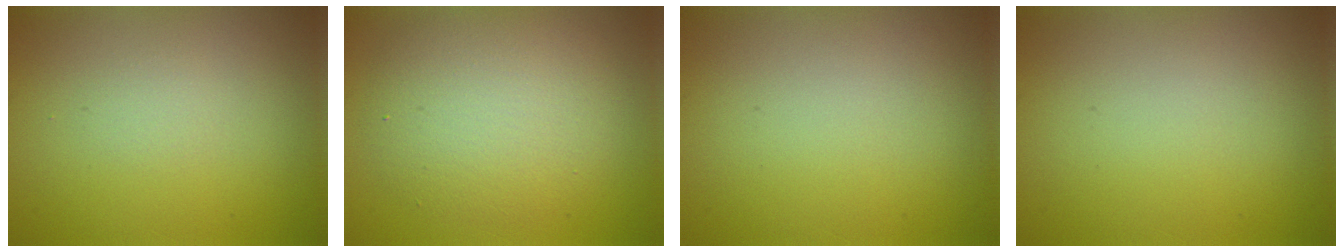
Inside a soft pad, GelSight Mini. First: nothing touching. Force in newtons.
{"total": 5.5, "press": 5.5, "slide": 0.2}
{"total": 0.0}
{"total": 0.0}